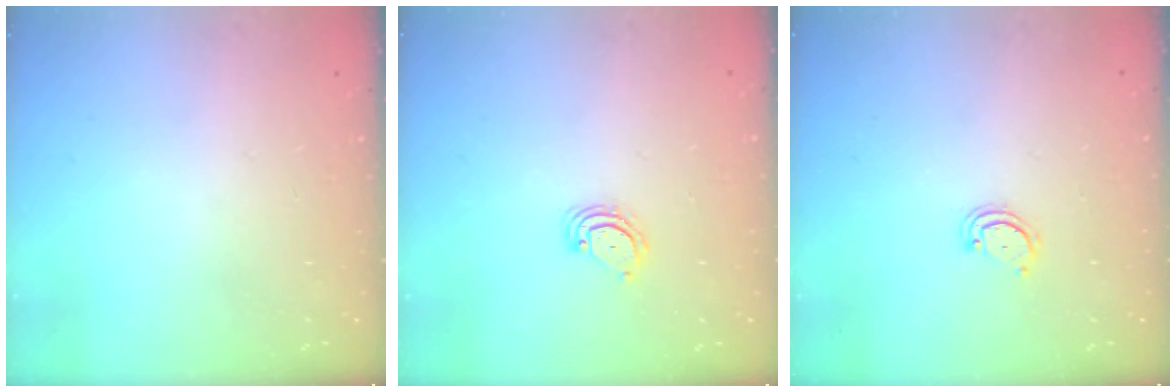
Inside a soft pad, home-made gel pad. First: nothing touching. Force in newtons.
{"total": 3.8, "press": 3.8, "slide": 0.3}
{"total": 2.6, "press": 2.6, "slide": 0.3}